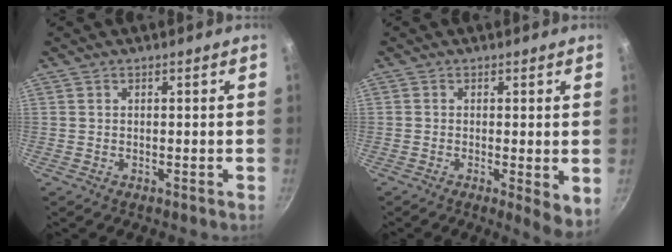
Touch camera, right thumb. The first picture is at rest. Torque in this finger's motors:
{"motor_torque": [-0.36, 0.40, -0.42, -0.01, 0.11]}